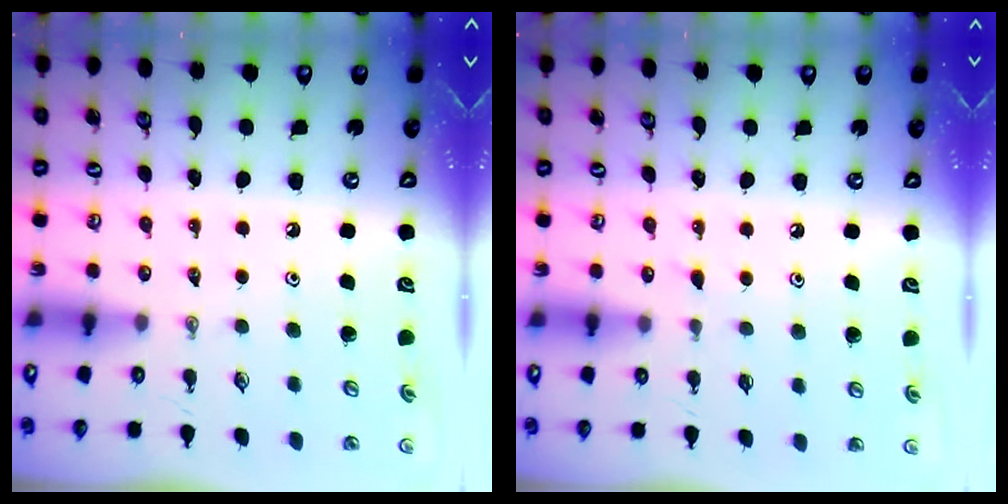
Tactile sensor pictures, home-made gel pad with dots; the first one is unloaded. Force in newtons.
{"total": 5.9, "press": 5.9, "slide": 0.5}